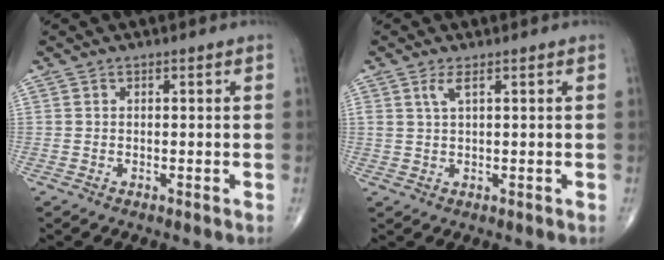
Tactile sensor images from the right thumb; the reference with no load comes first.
{"total": 2.2, "force": [1.1, 0.5, 1.8], "torque": [-0.046, -0.003, 0.029]}